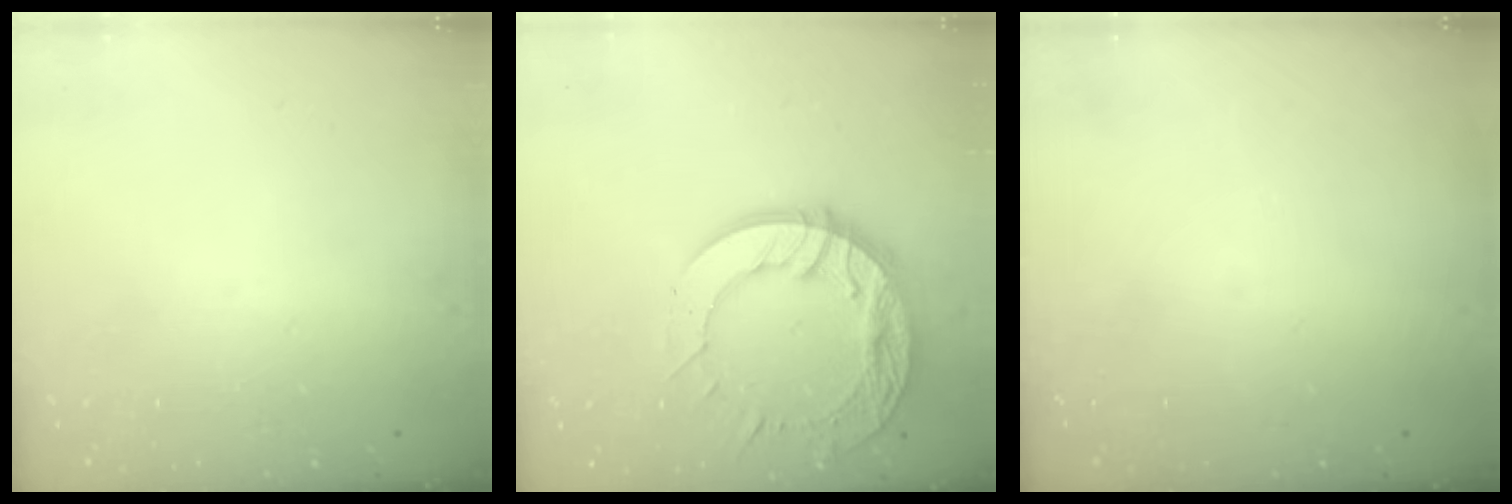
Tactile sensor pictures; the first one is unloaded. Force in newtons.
{"total": 20.5, "press": 20.5, "slide": 1.9}
{"total": 0.0}